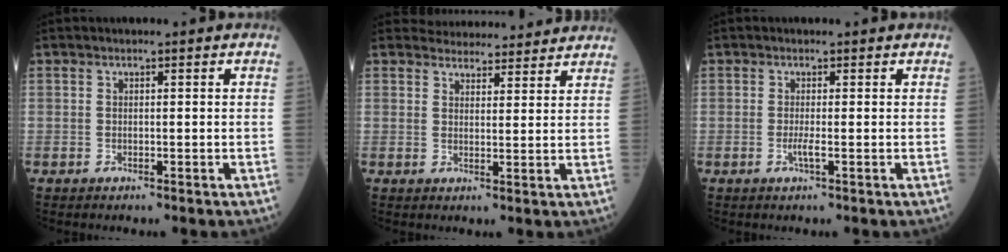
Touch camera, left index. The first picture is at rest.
{"total": 9.2, "force": [9.0, 2.1, 0.9], "torque": [0.003, 0.013, 0.105]}
{"total": 1.0, "force": [-0.3, -0.3, 1.0], "torque": [-0.024, -0.003, -0.005]}